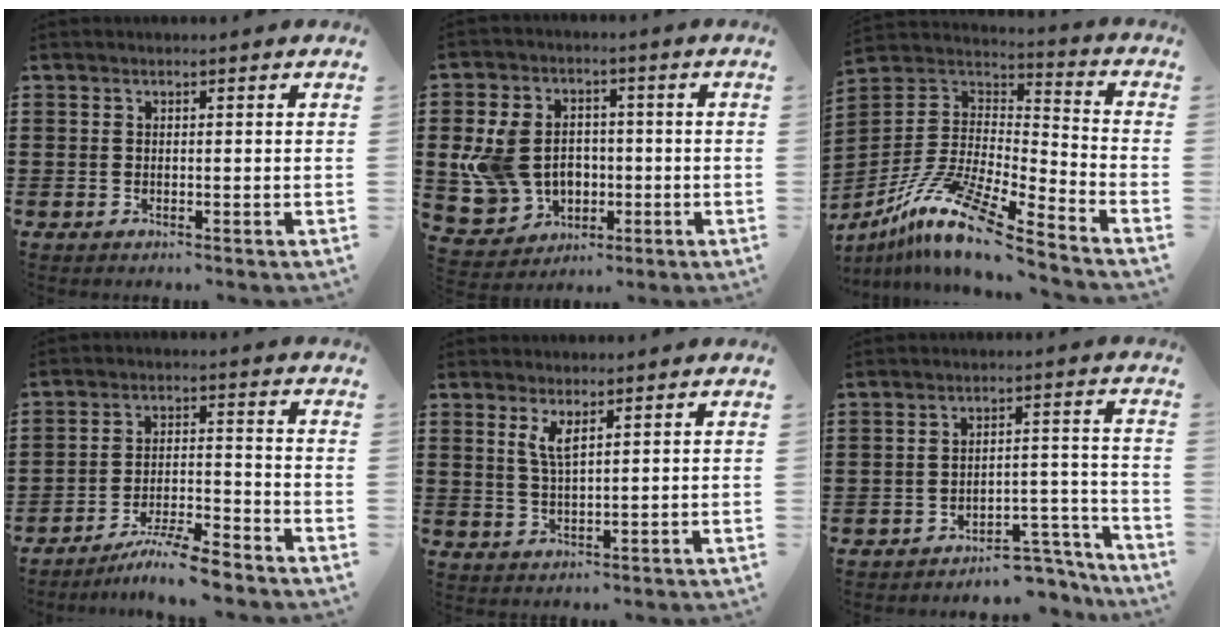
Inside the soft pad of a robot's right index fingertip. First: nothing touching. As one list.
[{"total": 9.6, "force": [-0.1, 8.0, 5.3], "torque": [-0.157, 0.016, -0.001]}, {"total": 13.3, "force": [-10.1, 1.5, 8.6], "torque": [-0.177, 0.007, -0.198]}, {"total": 6.6, "force": [-5.9, 0.1, 2.9], "torque": [-0.060, -0.004, -0.115]}, {"total": 3.2, "force": [1.9, 0.8, 2.5], "torque": [-0.054, 0.003, 0.032]}, {"total": 4.5, "force": [-4.1, 1.1, 1.5], "torque": [-0.027, 0.010, -0.083]}]